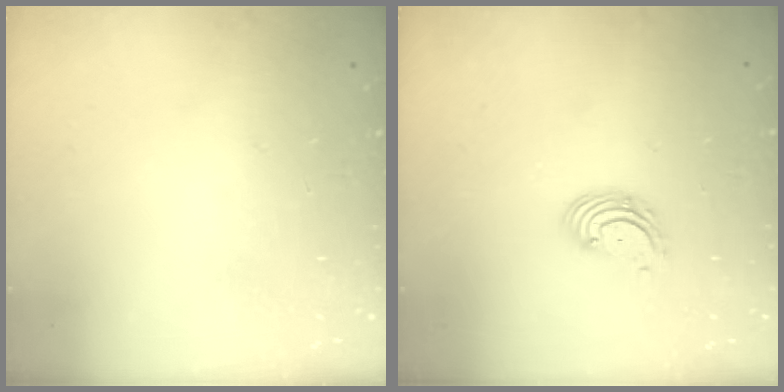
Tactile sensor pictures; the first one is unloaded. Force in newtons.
{"total": 2.7, "press": 2.7, "slide": 0.1}